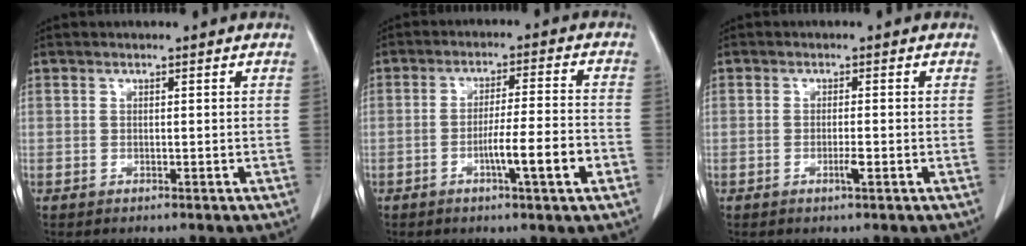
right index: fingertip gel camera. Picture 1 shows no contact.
{"total": 8.3, "force": [-3.1, -0.1, 7.7], "torque": [-0.119, -0.002, -0.050]}
{"total": 1.8, "force": [-0.7, 0.1, 1.7], "torque": [-0.033, -0.003, -0.011]}